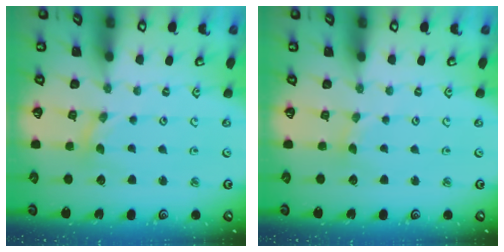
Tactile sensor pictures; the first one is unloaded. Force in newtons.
{"total": 1.0, "press": 1.0, "slide": 0.2}